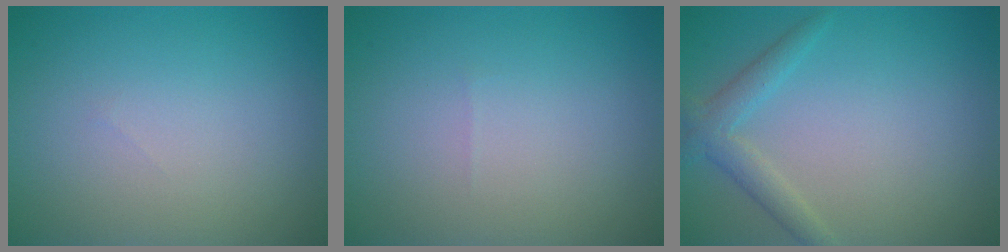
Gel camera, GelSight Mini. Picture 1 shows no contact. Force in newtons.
{"total": 0.0}
{"total": 2.3, "press": 2.3, "slide": 0.2}